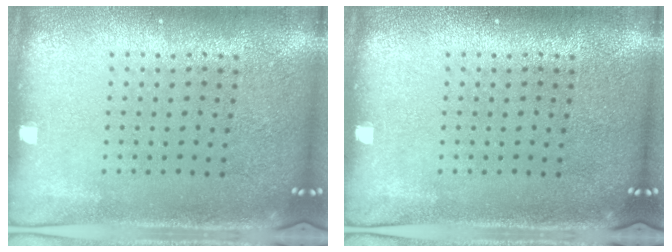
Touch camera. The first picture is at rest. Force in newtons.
{"total": 0.0}